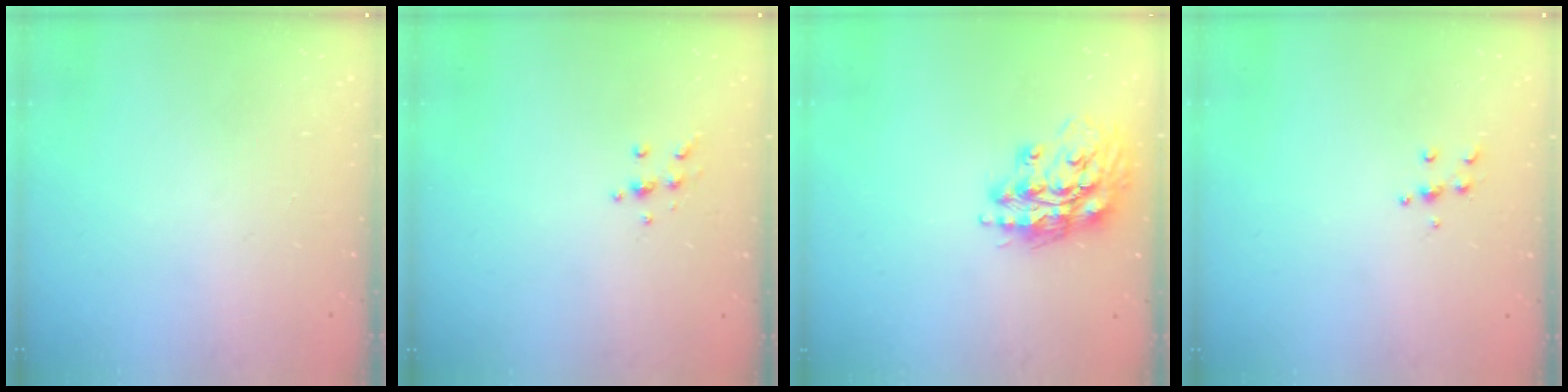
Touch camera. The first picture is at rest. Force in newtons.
{"total": 5.4, "press": 5.3, "slide": 0.6}
{"total": 15.3, "press": 15.2, "slide": 1.9}
{"total": 5.0, "press": 5.0, "slide": 0.6}